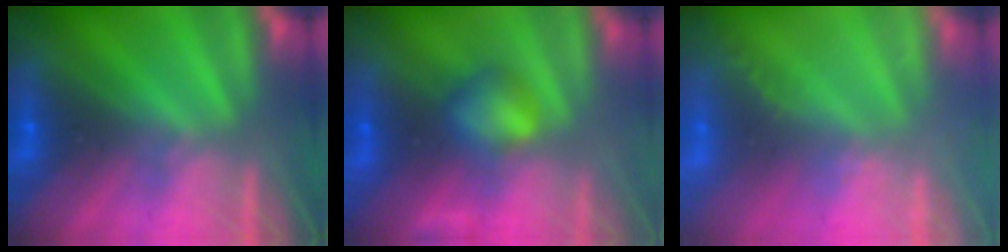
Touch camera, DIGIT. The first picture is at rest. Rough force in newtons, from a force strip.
{"total": 2.7}
{"total": 1.6}